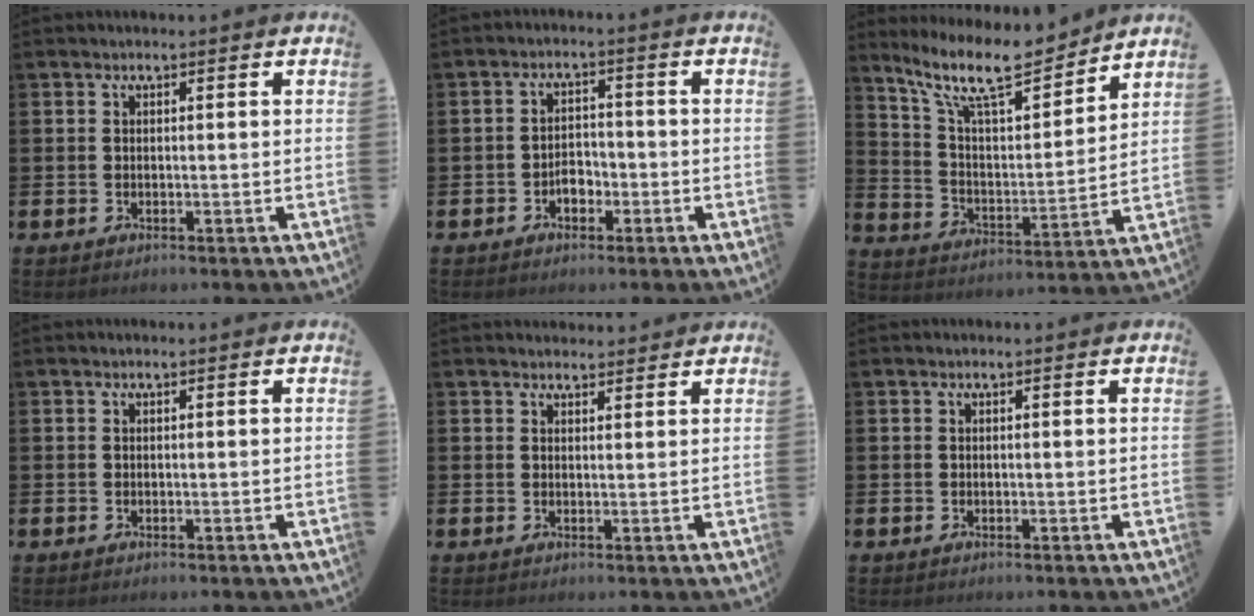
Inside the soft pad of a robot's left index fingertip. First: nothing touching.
{"total": 2.7, "force": [-1.4, 1.8, 1.4], "torque": [-0.019, 0.002, -0.033]}
{"total": 12.2, "force": [10.5, 2.7, 5.6], "torque": [-0.142, -0.055, 0.187]}
{"total": 0.0}
{"total": 2.0, "force": [1.9, 0.4, -0.1], "torque": [0.008, -0.009, 0.034]}
{"total": 0.0}